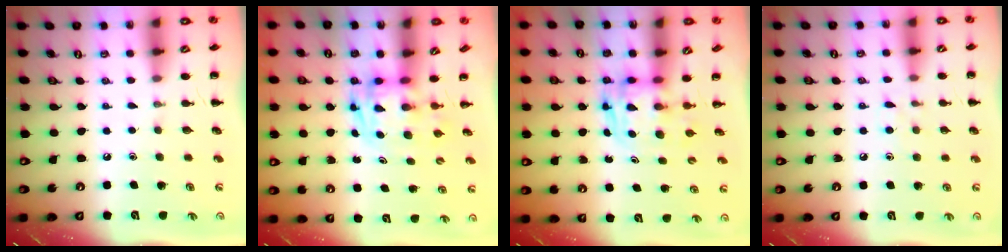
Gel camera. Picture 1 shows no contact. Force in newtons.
{"total": 2.7, "press": 2.7, "slide": 0.5}
{"total": 2.7, "press": 2.7, "slide": 0.2}
{"total": 5.3, "press": 4.9, "slide": 2.0}